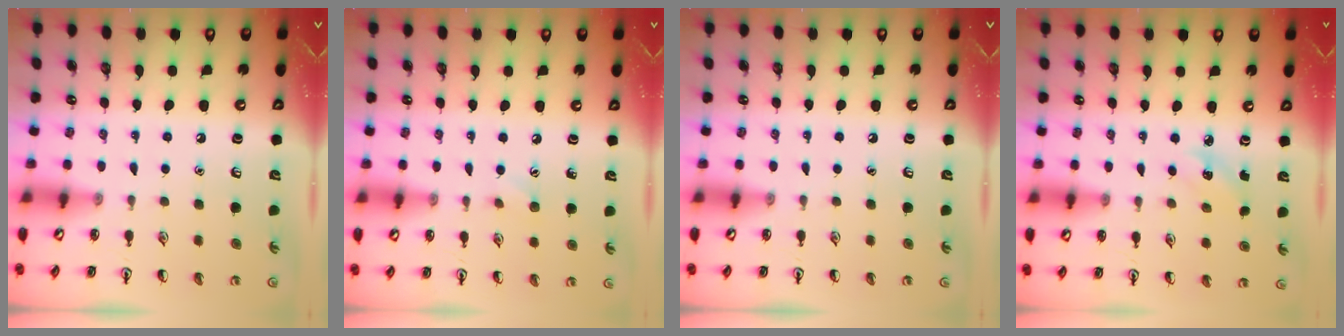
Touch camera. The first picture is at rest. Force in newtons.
{"total": 3.9, "press": 3.7, "slide": 1.3}
{"total": 0.0}
{"total": 2.5, "press": 2.4, "slide": 0.9}